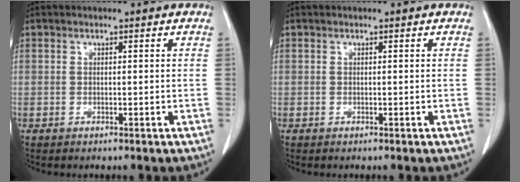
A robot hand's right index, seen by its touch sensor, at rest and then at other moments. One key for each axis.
{"total": 0.0}